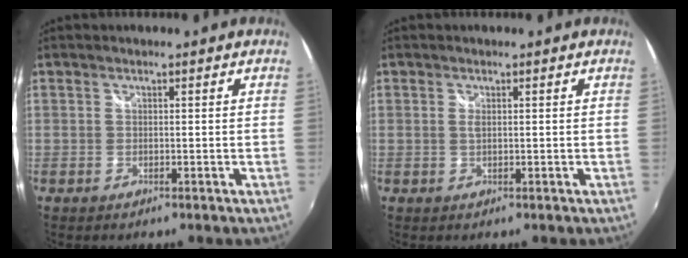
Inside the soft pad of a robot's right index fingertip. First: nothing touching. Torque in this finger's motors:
{"motor_torque": [0.05, 0.03, 0.04, 0.03]}